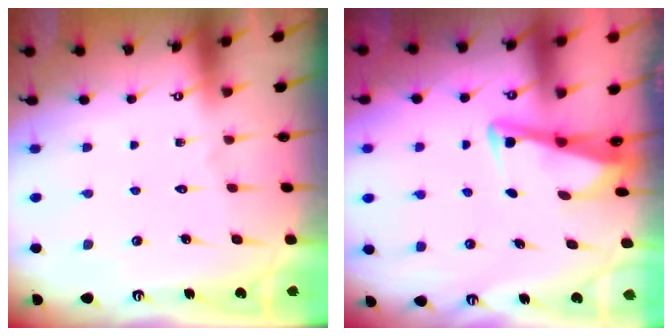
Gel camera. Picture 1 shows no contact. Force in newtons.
{"total": 3.3, "press": 3.3, "slide": 0.3}